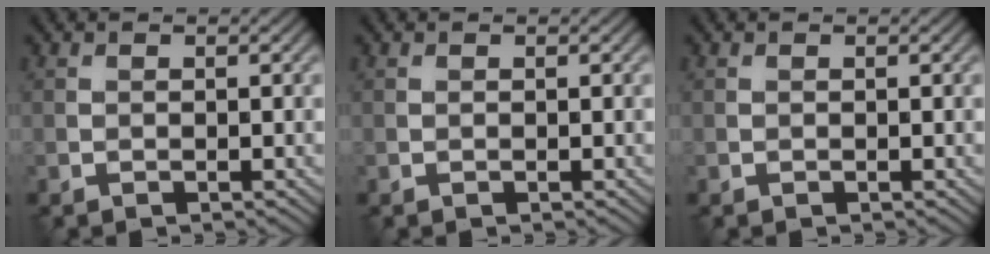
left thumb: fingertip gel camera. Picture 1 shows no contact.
{"total": 0.0}
{"total": 0.0}